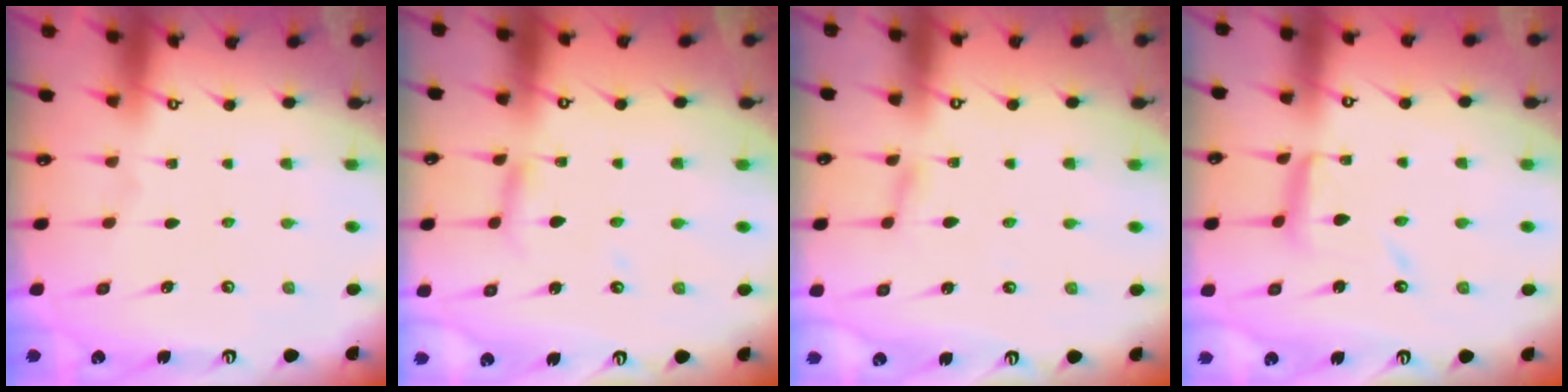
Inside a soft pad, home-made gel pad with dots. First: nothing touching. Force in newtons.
{"total": 4.8, "press": 4.7, "slide": 0.4}
{"total": 2.0, "press": 1.9, "slide": 0.3}
{"total": 9.4, "press": 9.4, "slide": 0.7}